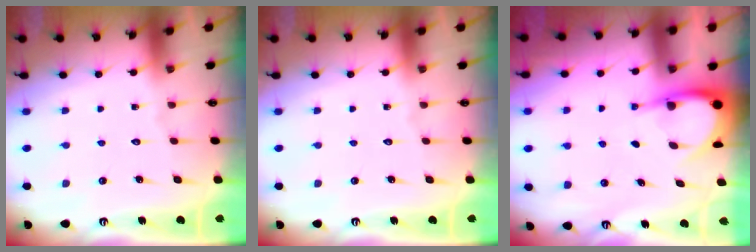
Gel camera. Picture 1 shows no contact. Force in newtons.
{"total": 0.0}
{"total": 4.8, "press": 4.8, "slide": 0.5}